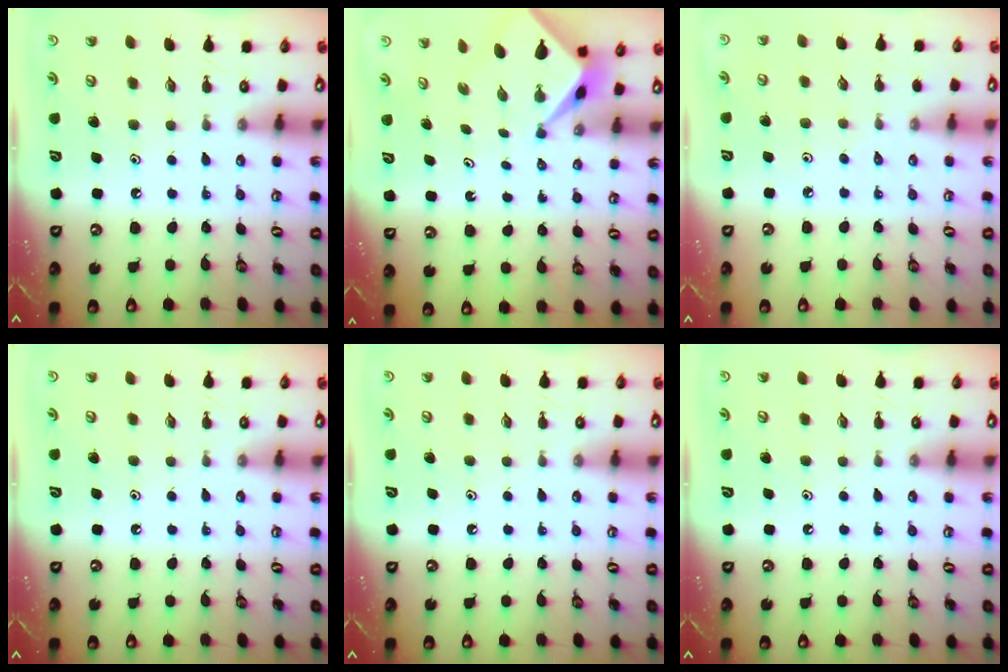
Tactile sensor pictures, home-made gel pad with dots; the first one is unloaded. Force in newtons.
{"total": 2.3, "press": 2.3, "slide": 0.3}
{"total": 1.7, "press": 1.6, "slide": 0.4}
{"total": 0.0}
{"total": 0.0}
{"total": 0.0}